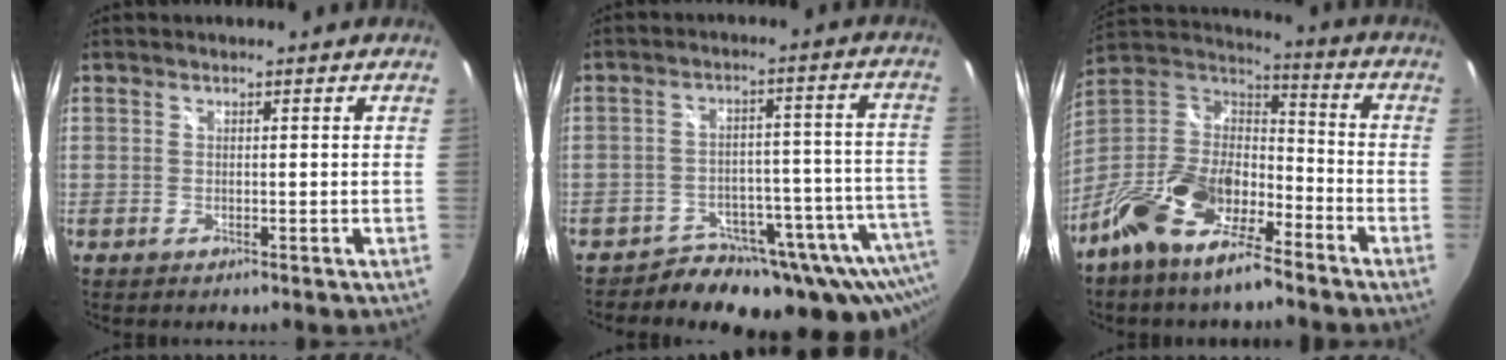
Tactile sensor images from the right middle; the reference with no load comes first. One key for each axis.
{"total": 20.0, "fx": -15.4, "fy": 9.5, "fz": 8.6, "tx": -0.093, "ty": 0.007, "tz": -0.202}
{"total": 19.0, "fx": -12.0, "fy": 8.2, "fz": 12.3, "tx": -0.250, "ty": -0.007, "tz": -0.227}